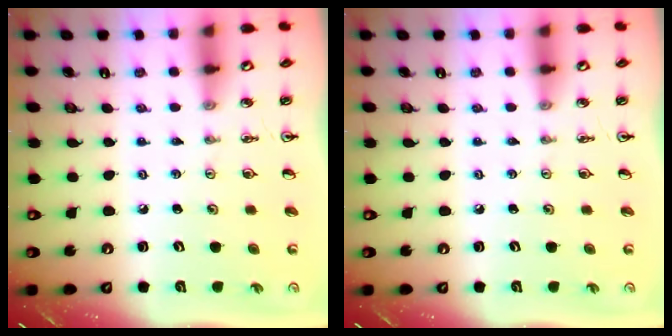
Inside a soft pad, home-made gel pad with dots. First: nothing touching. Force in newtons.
{"total": 0.0}